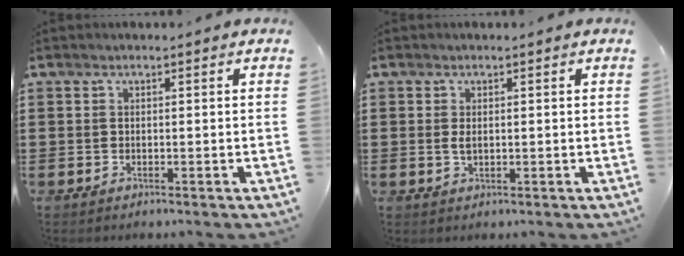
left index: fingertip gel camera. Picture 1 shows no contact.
{"total": 1.4, "force": [0.1, 0.6, 1.2], "torque": [-0.027, 0.003, 0.001]}